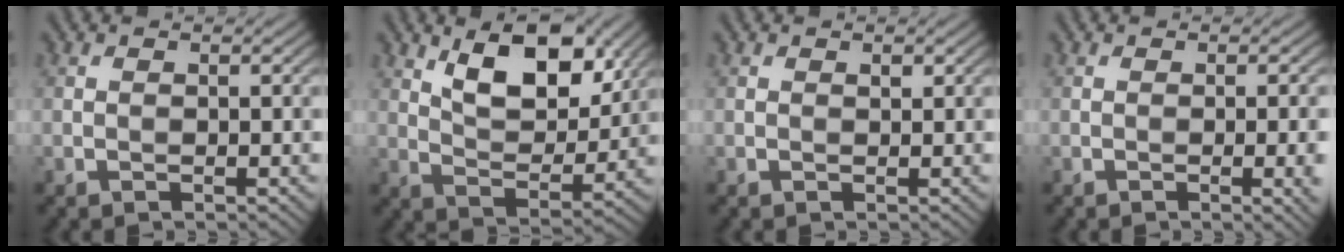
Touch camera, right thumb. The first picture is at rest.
{"total": 10.7, "force": [5.5, 5.1, 7.6], "torque": [-0.133, -0.007, 0.094]}
{"total": 0.7, "force": [0.5, 0.4, 0.4], "torque": [-0.005, -0.002, 0.007]}
{"total": 3.7, "force": [-0.5, 0.9, 3.6], "torque": [-0.050, -0.002, -0.006]}